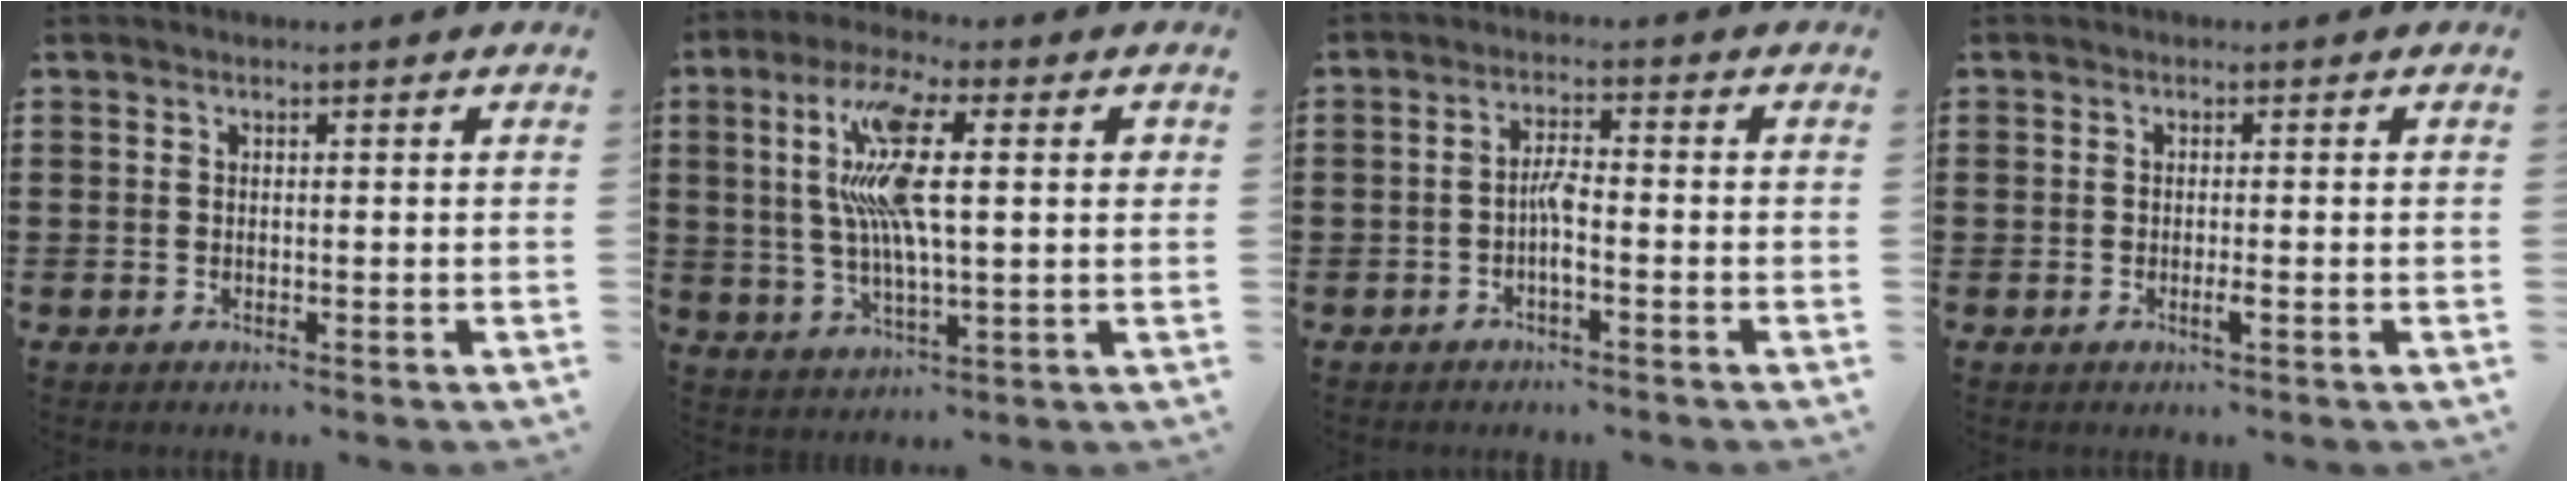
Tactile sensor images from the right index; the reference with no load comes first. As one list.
[{"total": 11.8, "force": [2.4, 2.2, 11.3], "torque": [-0.236, 0.000, 0.032]}, {"total": 3.3, "force": [-1.0, 0.6, 3.0], "torque": [-0.071, -0.004, -0.024]}, {"total": 1.5, "force": [-0.5, 0.0, 1.4], "torque": [-0.024, -0.004, -0.009]}]